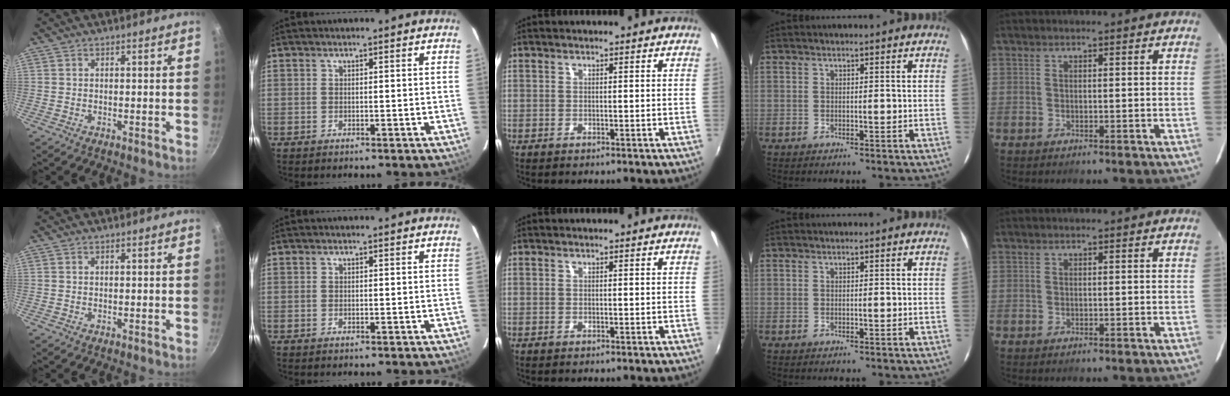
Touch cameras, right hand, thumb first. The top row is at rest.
{}